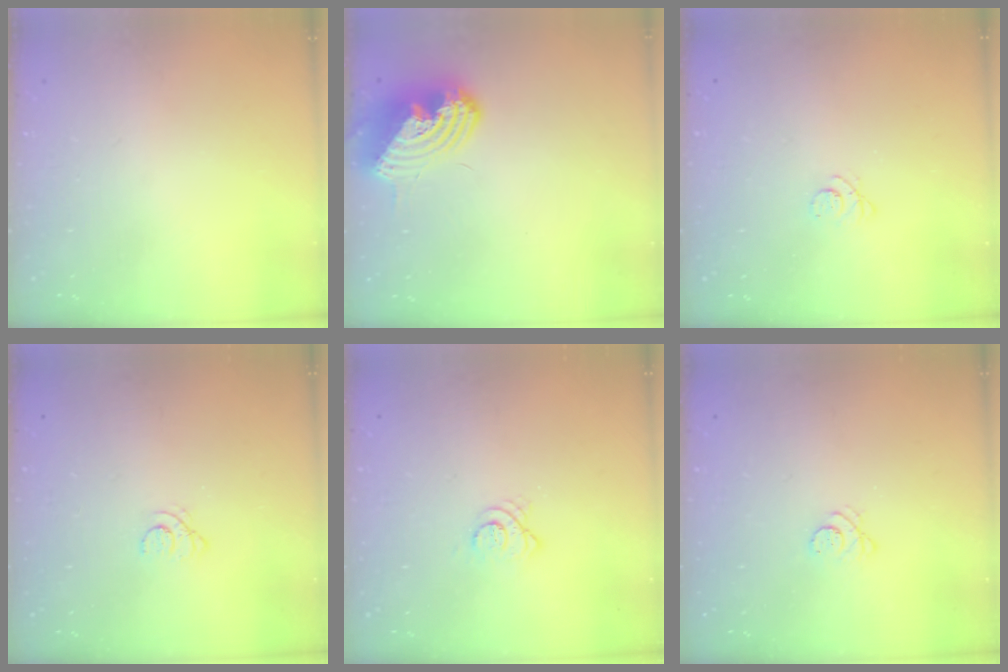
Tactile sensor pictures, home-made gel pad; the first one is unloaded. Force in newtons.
{"total": 12.9, "press": 12.8, "slide": 1.4}
{"total": 2.5, "press": 2.5, "slide": 0.3}
{"total": 1.5, "press": 1.5, "slide": 0.2}
{"total": 3.7, "press": 3.7, "slide": 0.1}
{"total": 3.3, "press": 3.3, "slide": 0.4}